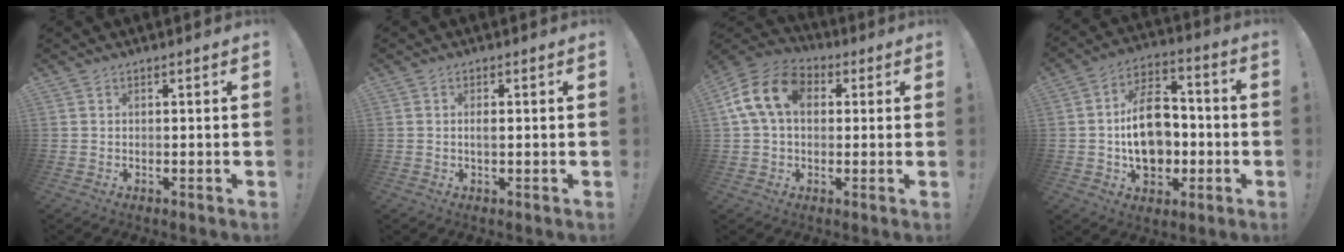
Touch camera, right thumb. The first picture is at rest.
{"total": 1.4, "force": [-0.3, 0.2, 1.3], "torque": [-0.023, 0.000, -0.007]}
{"total": 15.0, "force": [3.9, 10.1, 10.3], "torque": [-0.184, 0.009, 0.076]}
{"total": 17.6, "force": [-2.1, 12.4, 12.3], "torque": [-0.202, 0.021, -0.030]}